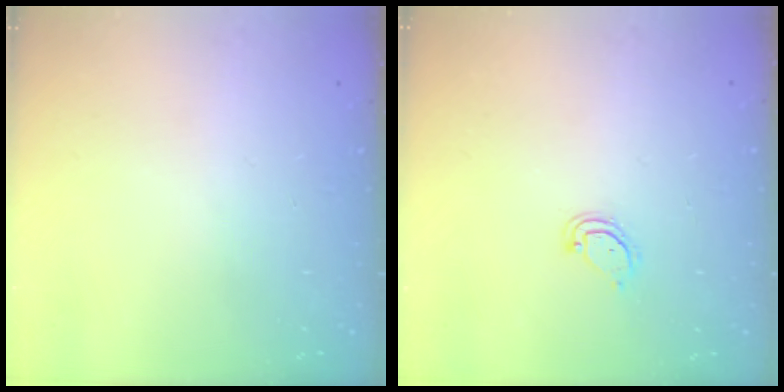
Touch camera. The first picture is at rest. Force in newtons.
{"total": 4.0, "press": 4.0, "slide": 0.4}